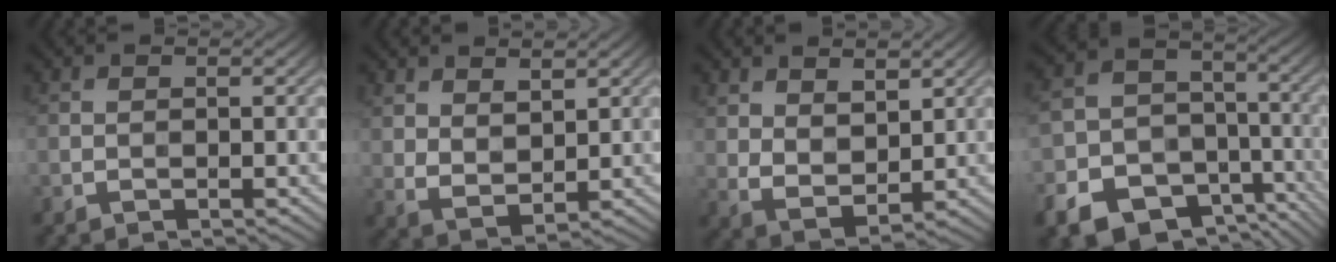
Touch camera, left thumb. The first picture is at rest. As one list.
[{"total": 4.5, "force": [3.0, 2.3, 2.6], "torque": [-0.062, -0.009, 0.067]}, {"total": 5.6, "force": [3.2, 3.0, 3.6], "torque": [-0.083, -0.011, 0.068]}, {"total": 16.8, "force": [-9.6, 12.4, 6.1], "torque": [-0.160, -0.063, -0.145]}]